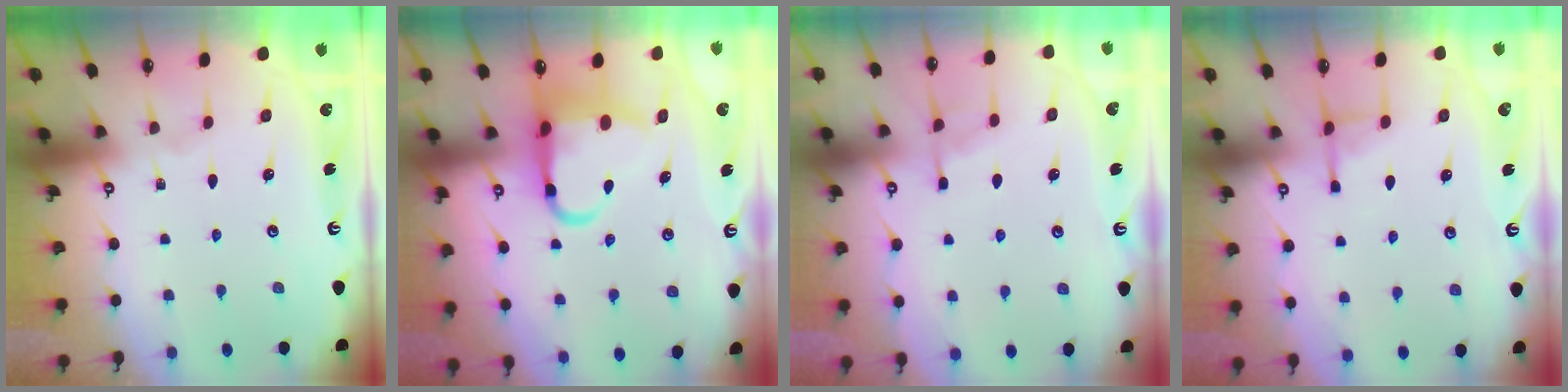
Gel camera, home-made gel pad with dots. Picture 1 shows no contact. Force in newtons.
{"total": 9.6, "press": 9.3, "slide": 2.3}
{"total": 4.6, "press": 4.5, "slide": 0.5}
{"total": 4.4, "press": 4.4, "slide": 0.7}